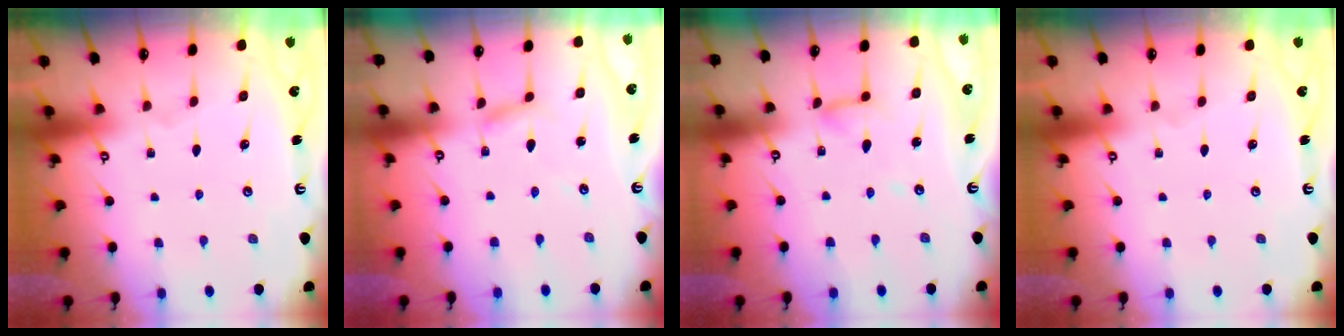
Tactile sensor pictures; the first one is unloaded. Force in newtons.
{"total": 2.9, "press": 2.9, "slide": 0.2}
{"total": 7.0, "press": 7.0, "slide": 0.5}
{"total": 0.0}